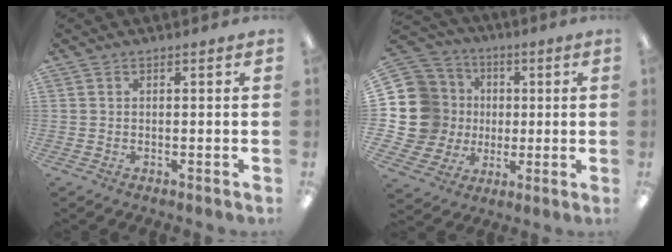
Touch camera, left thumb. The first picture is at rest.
{"total": 16.1, "force": [0.9, 15.2, 5.2], "torque": [-0.121, 0.003, 0.045]}